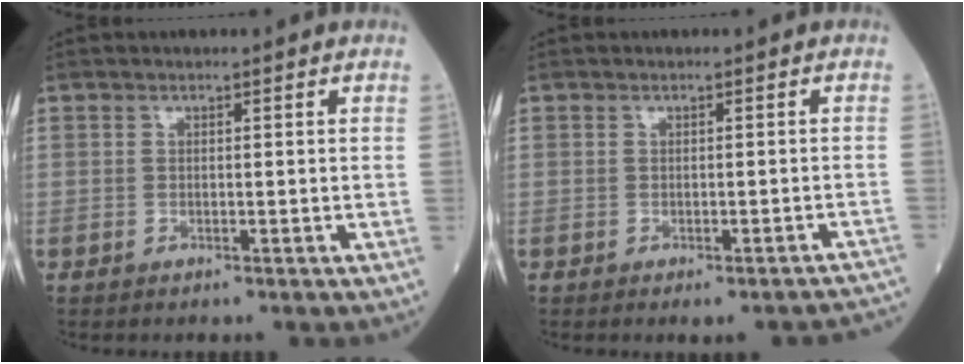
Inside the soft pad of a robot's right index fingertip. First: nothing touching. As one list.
[{"total": 7.2, "force": [-6.7, 1.3, 2.4], "torque": [-0.015, 0.005, -0.070]}]